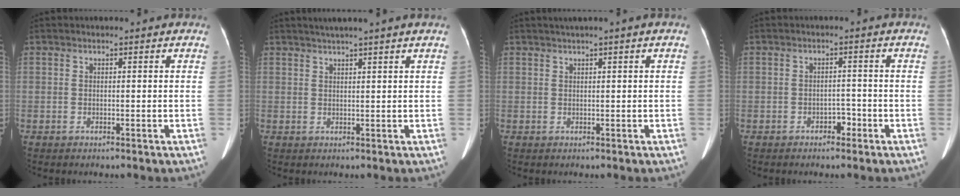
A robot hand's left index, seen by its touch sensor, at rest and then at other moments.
{"total": 4.1, "force": [3.2, -1.1, 2.3], "torque": [-0.035, 0.014, 0.053]}
{"total": 1.6, "force": [0.8, -0.3, 1.4], "torque": [-0.033, 0.007, 0.019]}
{"total": 1.8, "force": [-1.1, 1.0, 0.9], "torque": [-0.011, 0.005, -0.016]}